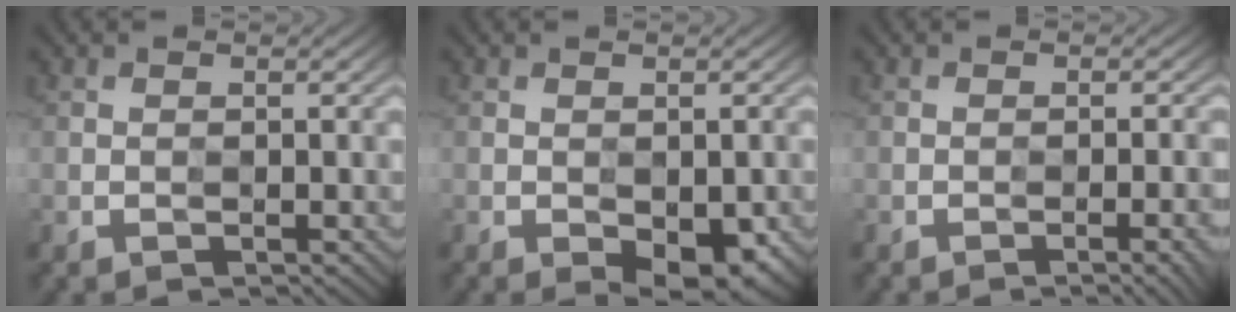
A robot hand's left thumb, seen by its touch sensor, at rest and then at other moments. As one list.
[{"total": 4.4, "force": [-2.6, 1.8, 3.0], "torque": [-0.045, -0.012, -0.033]}, {"total": 3.7, "force": [-2.3, 0.7, 2.8], "torque": [-0.023, -0.005, -0.023]}]